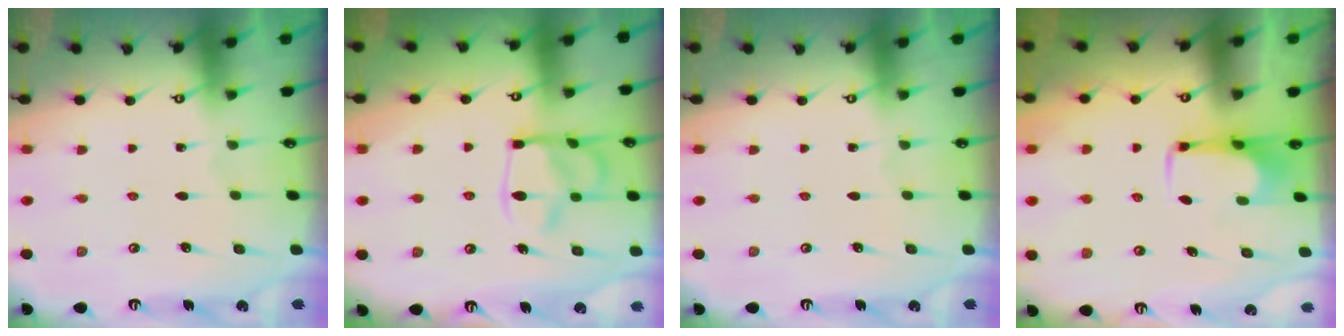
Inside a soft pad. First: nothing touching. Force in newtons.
{"total": 14.7, "press": 14.6, "slide": 1.5}
{"total": 0.0}
{"total": 2.0, "press": 2.0, "slide": 0.2}